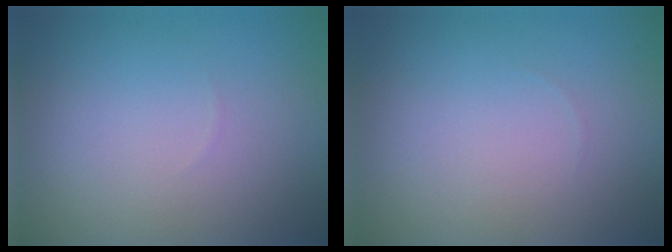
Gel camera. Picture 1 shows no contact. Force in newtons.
{"total": 0.0}